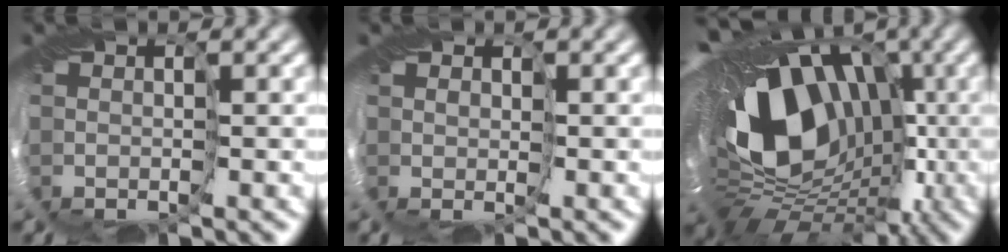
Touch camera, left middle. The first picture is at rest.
{"total": 1.0, "force": [0.2, 0.9, 0.3], "torque": [-0.004, 0.000, 0.002]}
{"total": 18.7, "force": [-0.8, 13.6, 12.7], "torque": [-0.200, -0.028, -0.011]}